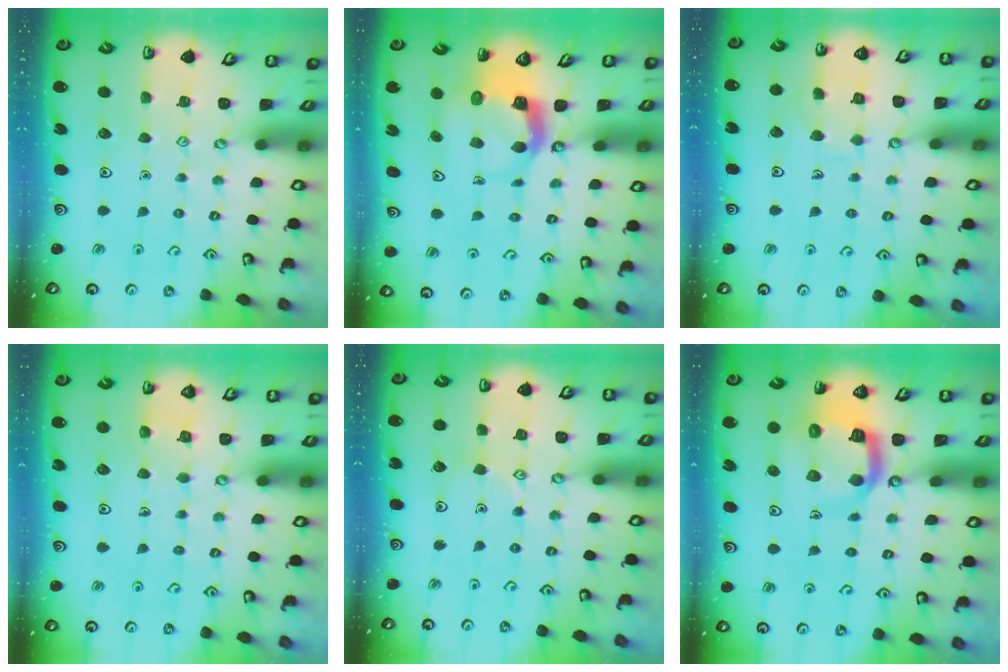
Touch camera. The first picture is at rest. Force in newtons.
{"total": 5.0, "press": 5.0, "slide": 0.6}
{"total": 7.3, "press": 7.3, "slide": 0.7}
{"total": 4.8, "press": 4.8, "slide": 0.5}
{"total": 5.7, "press": 5.7, "slide": 0.6}
{"total": 14.0, "press": 13.9, "slide": 1.6}